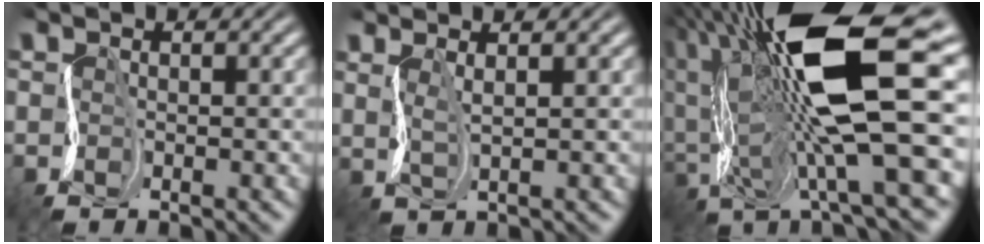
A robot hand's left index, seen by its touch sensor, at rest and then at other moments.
{"total": 1.8, "force": [1.6, 0.4, 0.8], "torque": [-0.012, 0.005, 0.033]}
{"total": 15.7, "force": [3.1, 4.6, 14.7], "torque": [-0.275, 0.007, 0.060]}